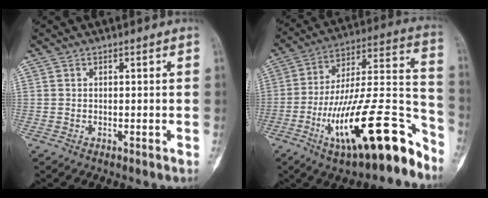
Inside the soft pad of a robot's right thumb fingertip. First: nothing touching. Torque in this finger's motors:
{"motor_torque": [0.47, 0.30, 1.38, -1.39, 0.12]}